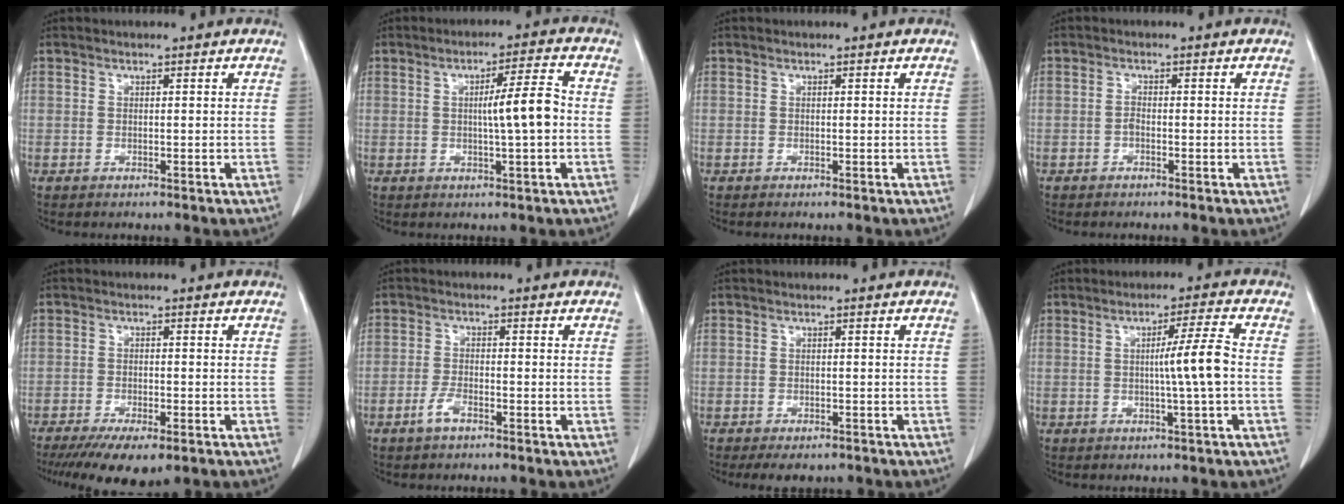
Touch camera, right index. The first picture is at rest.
{"total": 6.5, "force": [-0.2, 0.2, 6.5], "torque": [-0.099, 0.006, -0.005]}
{"total": 0.0}
{"total": 0.9, "force": [-0.5, 0.3, 0.7], "torque": [-0.015, 0.002, -0.010]}
{"total": 9.7, "force": [-6.7, 2.9, 6.3], "torque": [-0.094, -0.017, -0.101]}
{"total": 2.7, "force": [-1.8, 0.8, 1.9], "torque": [-0.041, 0.001, -0.037]}
{"total": 4.6, "force": [-3.6, 2.1, 1.9], "torque": [-0.019, -0.003, -0.046]}
{"total": 5.9, "force": [-0.5, -1.2, 5.8], "torque": [-0.092, 0.001, -0.008]}